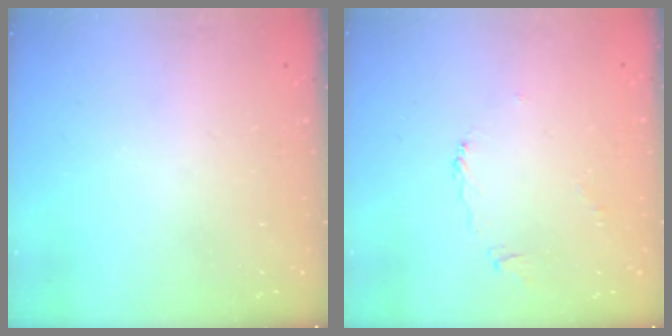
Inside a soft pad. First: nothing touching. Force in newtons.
{"total": 2.4, "press": 2.3, "slide": 0.7}